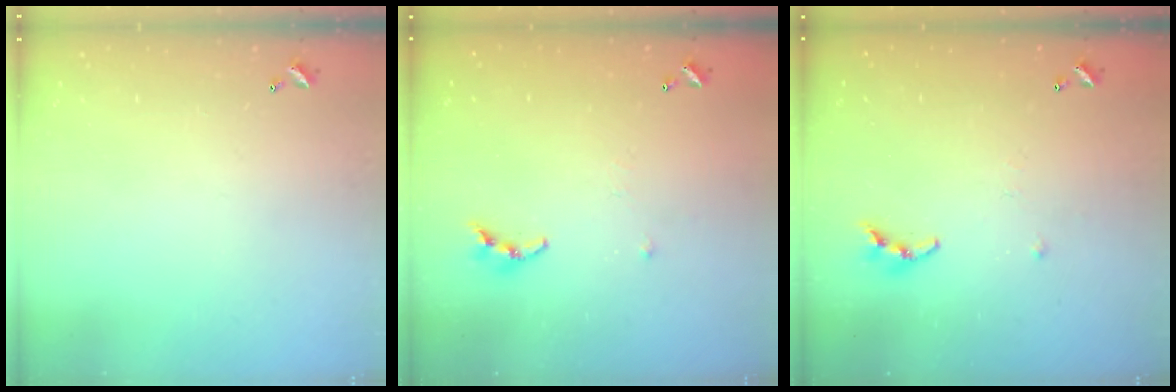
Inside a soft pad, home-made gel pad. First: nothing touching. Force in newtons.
{"total": 5.8, "press": 5.8, "slide": 0.1}
{"total": 6.4, "press": 6.4, "slide": 0.5}